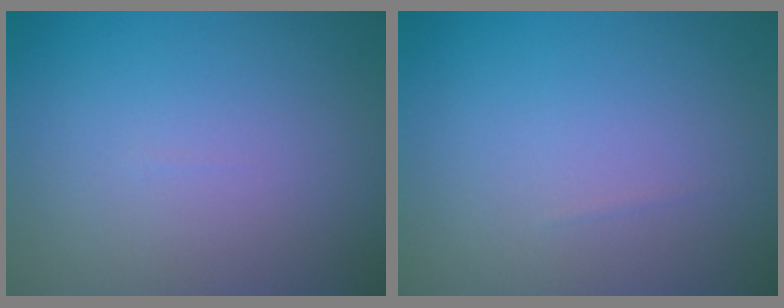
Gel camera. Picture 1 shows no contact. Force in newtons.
{"total": 0.0}